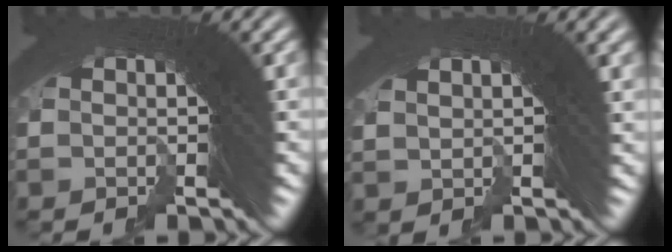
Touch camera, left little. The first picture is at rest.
{"total": 2.1, "force": [1.5, -0.8, 1.2], "torque": [0.004, 0.016, 0.029]}